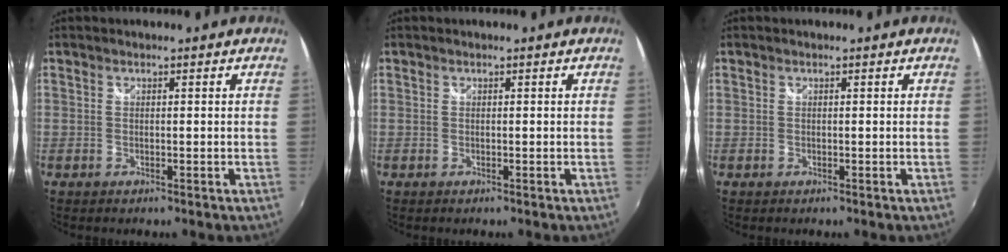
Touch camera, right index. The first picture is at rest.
{"total": 0.0}
{"total": 0.0}